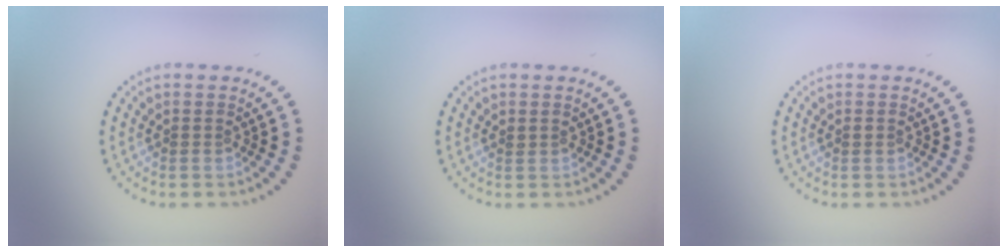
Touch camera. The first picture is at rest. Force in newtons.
{"total": 0.7, "press": 0.7, "slide": 0.1}
{"total": 0.5, "press": 0.5, "slide": 0.1}